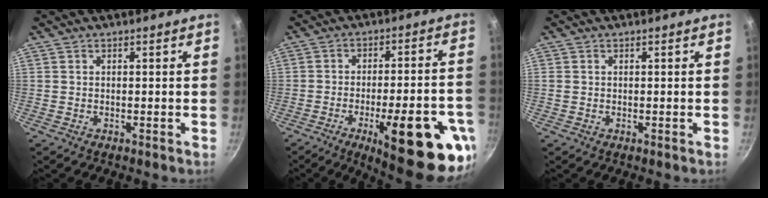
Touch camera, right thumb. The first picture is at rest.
{"total": 21.5, "force": [-8.9, 6.2, 18.6], "torque": [-0.216, 0.022, -0.115]}
{"total": 0.7, "force": [0.1, 0.7, 0.3], "torque": [-0.007, 0.003, 0.001]}